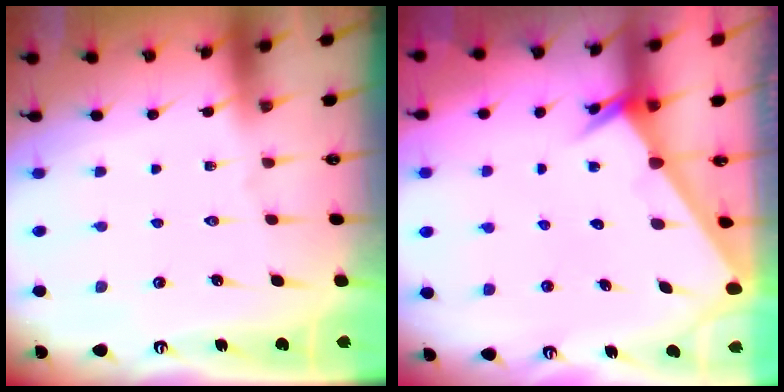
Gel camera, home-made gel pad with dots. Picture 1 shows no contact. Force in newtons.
{"total": 2.5, "press": 2.5, "slide": 0.1}